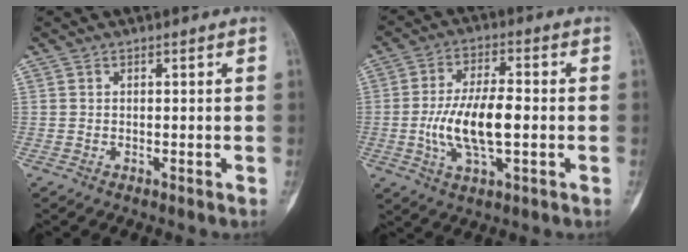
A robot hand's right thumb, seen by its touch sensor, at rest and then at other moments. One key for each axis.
{"total": 12.0, "fx": -1.5, "fy": 4.8, "fz": 10.9, "tx": -0.212, "ty": 0.007, "tz": -0.027}